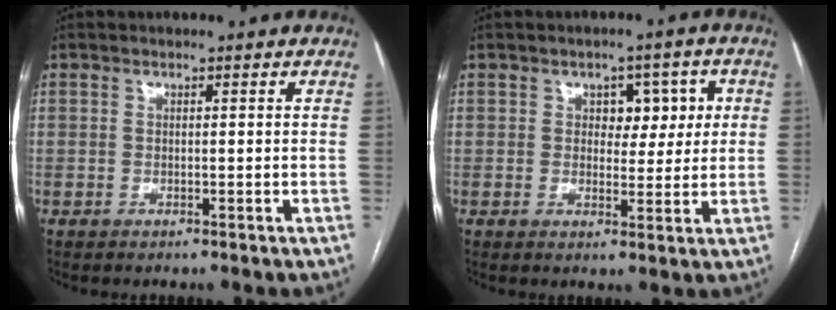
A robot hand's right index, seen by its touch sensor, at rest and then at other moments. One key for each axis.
{"total": 5.5, "fx": 1.4, "fy": 3.5, "fz": 4.0, "tx": -0.039, "ty": 0.019, "tz": 0.021}